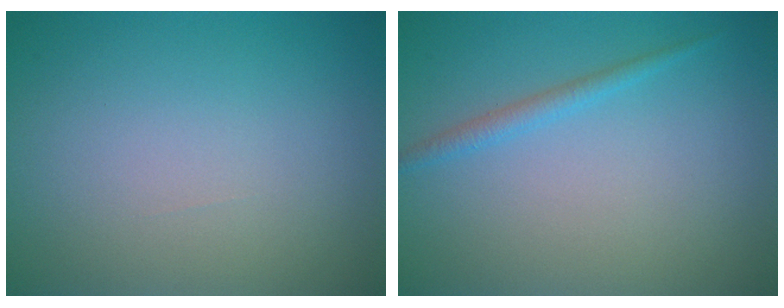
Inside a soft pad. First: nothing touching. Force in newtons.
{"total": 1.3, "press": 1.3, "slide": 0.1}